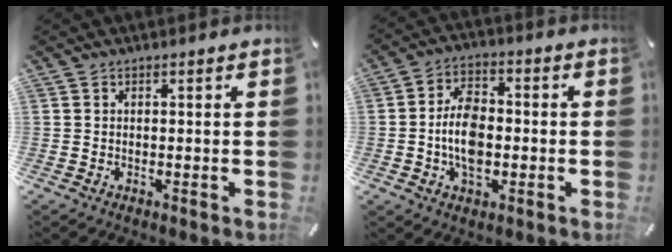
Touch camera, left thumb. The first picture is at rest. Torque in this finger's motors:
{"motor_torque": [-0.12, 1.14, 0.63, -0.46, 0.39]}